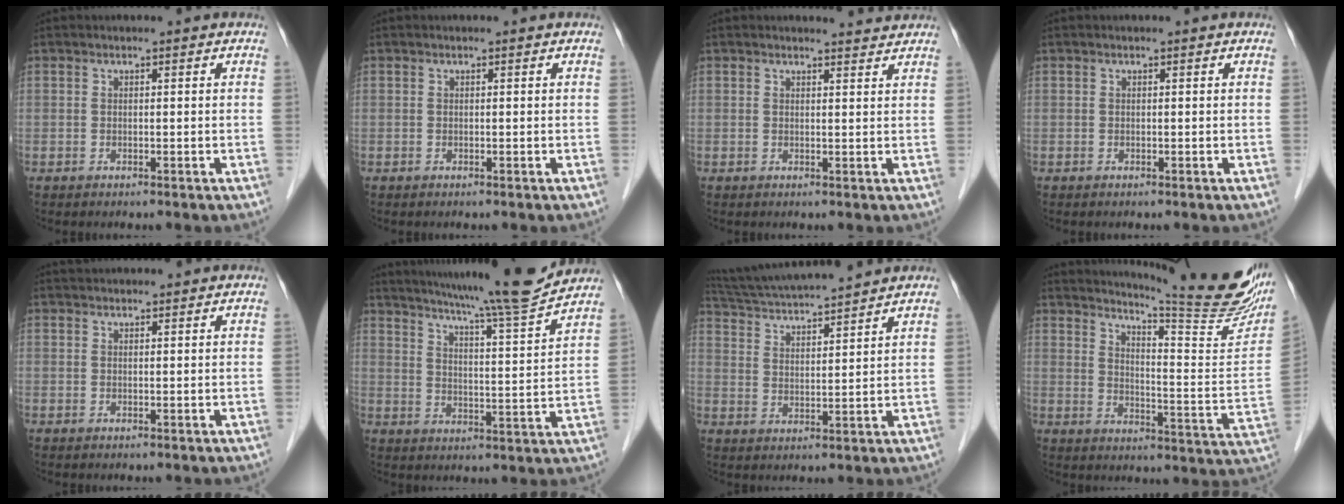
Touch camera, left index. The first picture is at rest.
{"total": 0.0}
{"total": 2.5, "force": [2.5, 0.0, 0.0], "torque": [-0.007, -0.005, 0.026]}
{"total": 0.0}
{"total": 4.9, "force": [4.7, 0.5, 1.2], "torque": [-0.012, 0.035, 0.061]}
{"total": 15.7, "force": [14.2, -1.5, 6.5], "torque": [-0.110, -0.031, 0.198]}
{"total": 15.5, "force": [14.2, 0.3, 6.2], "torque": [-0.122, 0.024, 0.231]}
{"total": 23.2, "force": [19.8, 1.1, 12.2], "torque": [-0.177, -0.082, 0.248]}